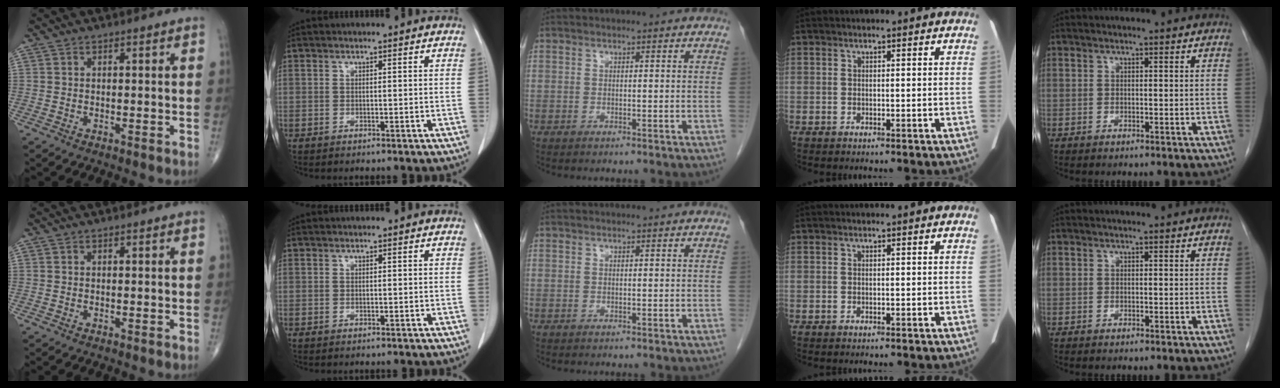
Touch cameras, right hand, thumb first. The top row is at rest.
{}